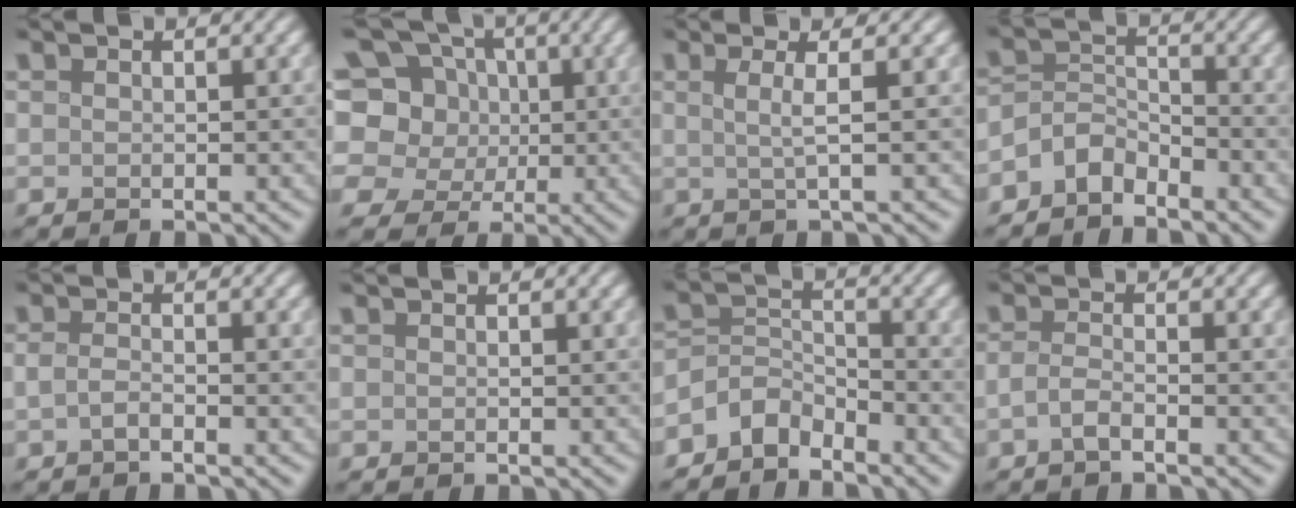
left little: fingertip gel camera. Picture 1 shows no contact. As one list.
[{"total": 12.2, "force": [4.4, 9.9, 5.5], "torque": [-0.128, 0.046, 0.050]}, {"total": 2.4, "force": [0.3, 0.5, 2.4], "torque": [-0.046, 0.003, -0.002]}, {"total": 3.2, "force": [-2.6, 1.5, 1.0], "torque": [-0.018, 0.010, -0.061]}, {"total": 1.3, "force": [-0.7, 0.3, 1.0], "torque": [-0.023, 0.000, -0.019]}, {"total": 0.0}, {"total": 3.4, "force": [-2.9, 1.6, 1.0], "torque": [-0.015, 0.008, -0.066]}, {"total": 1.8, "force": [-1.1, 0.4, 1.4], "torque": [-0.030, 0.000, -0.029]}]